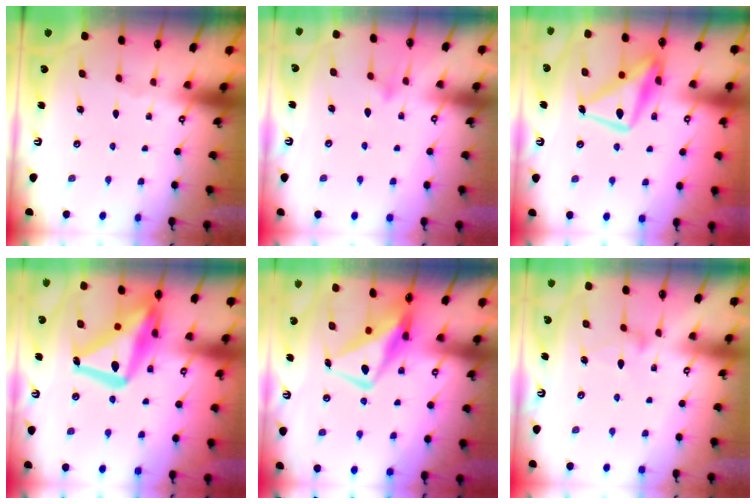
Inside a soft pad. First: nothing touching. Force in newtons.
{"total": 8.7, "press": 8.7, "slide": 0.9}
{"total": 15.0, "press": 14.9, "slide": 1.5}
{"total": 21.0, "press": 20.9, "slide": 2.1}
{"total": 10.8, "press": 10.8, "slide": 1.2}
{"total": 8.7, "press": 8.7, "slide": 0.4}